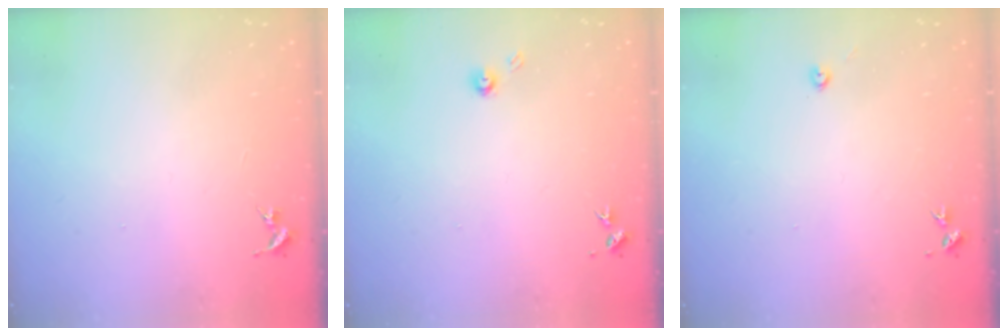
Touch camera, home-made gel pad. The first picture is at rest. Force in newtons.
{"total": 4.3, "press": 4.3, "slide": 0.3}
{"total": 2.2, "press": 2.2, "slide": 0.3}